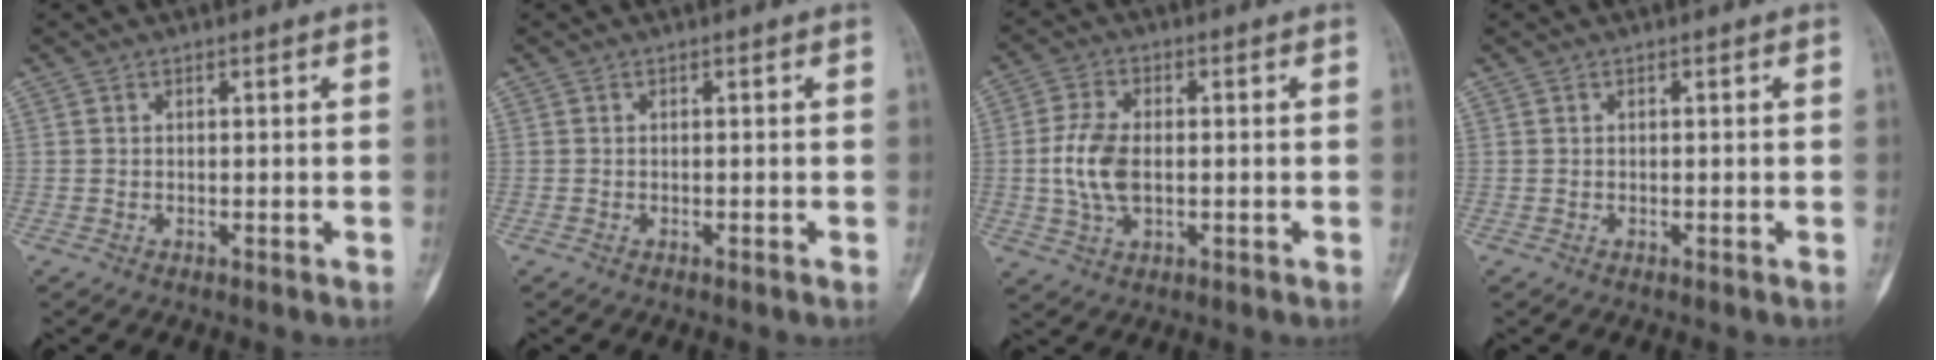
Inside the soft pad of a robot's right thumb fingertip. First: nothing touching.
{"total": 0.0}
{"total": 8.2, "force": [-0.4, 4.9, 6.6], "torque": [-0.135, 0.007, -0.008]}
{"total": 0.0}